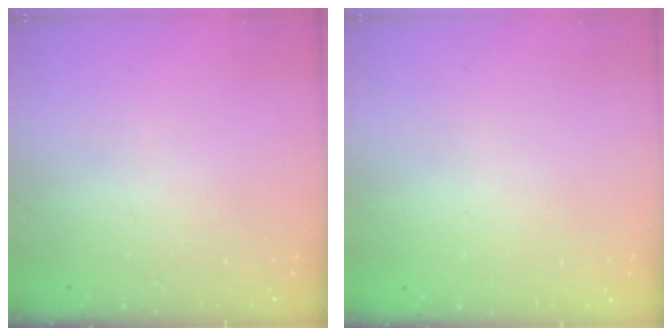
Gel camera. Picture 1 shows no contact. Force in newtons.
{"total": 0.0}